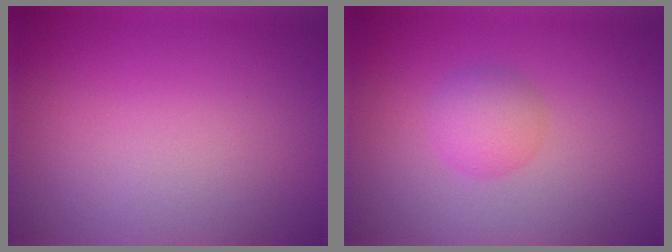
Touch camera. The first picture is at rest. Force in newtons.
{"total": 2.3, "press": 2.3, "slide": 0.1}